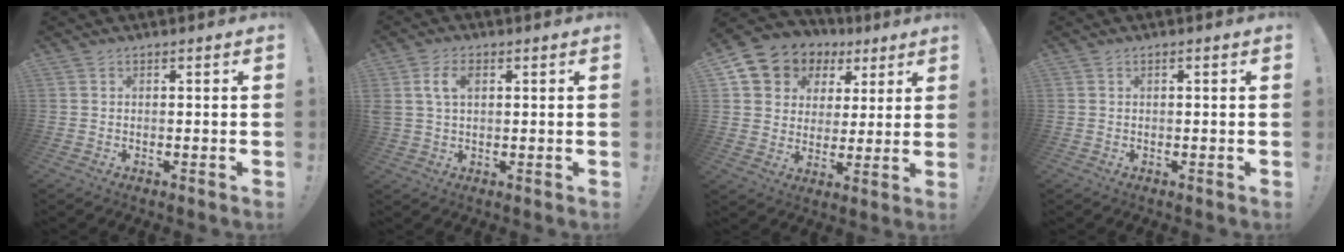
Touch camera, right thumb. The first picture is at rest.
{"total": 6.2, "force": [1.7, 3.8, 4.6], "torque": [-0.103, 0.004, 0.028]}
{"total": 8.6, "force": [4.0, 7.2, 2.3], "torque": [-0.040, -0.032, 0.080]}
{"total": 0.6, "force": [0.1, -0.1, 0.6], "torque": [-0.017, 0.002, 0.003]}